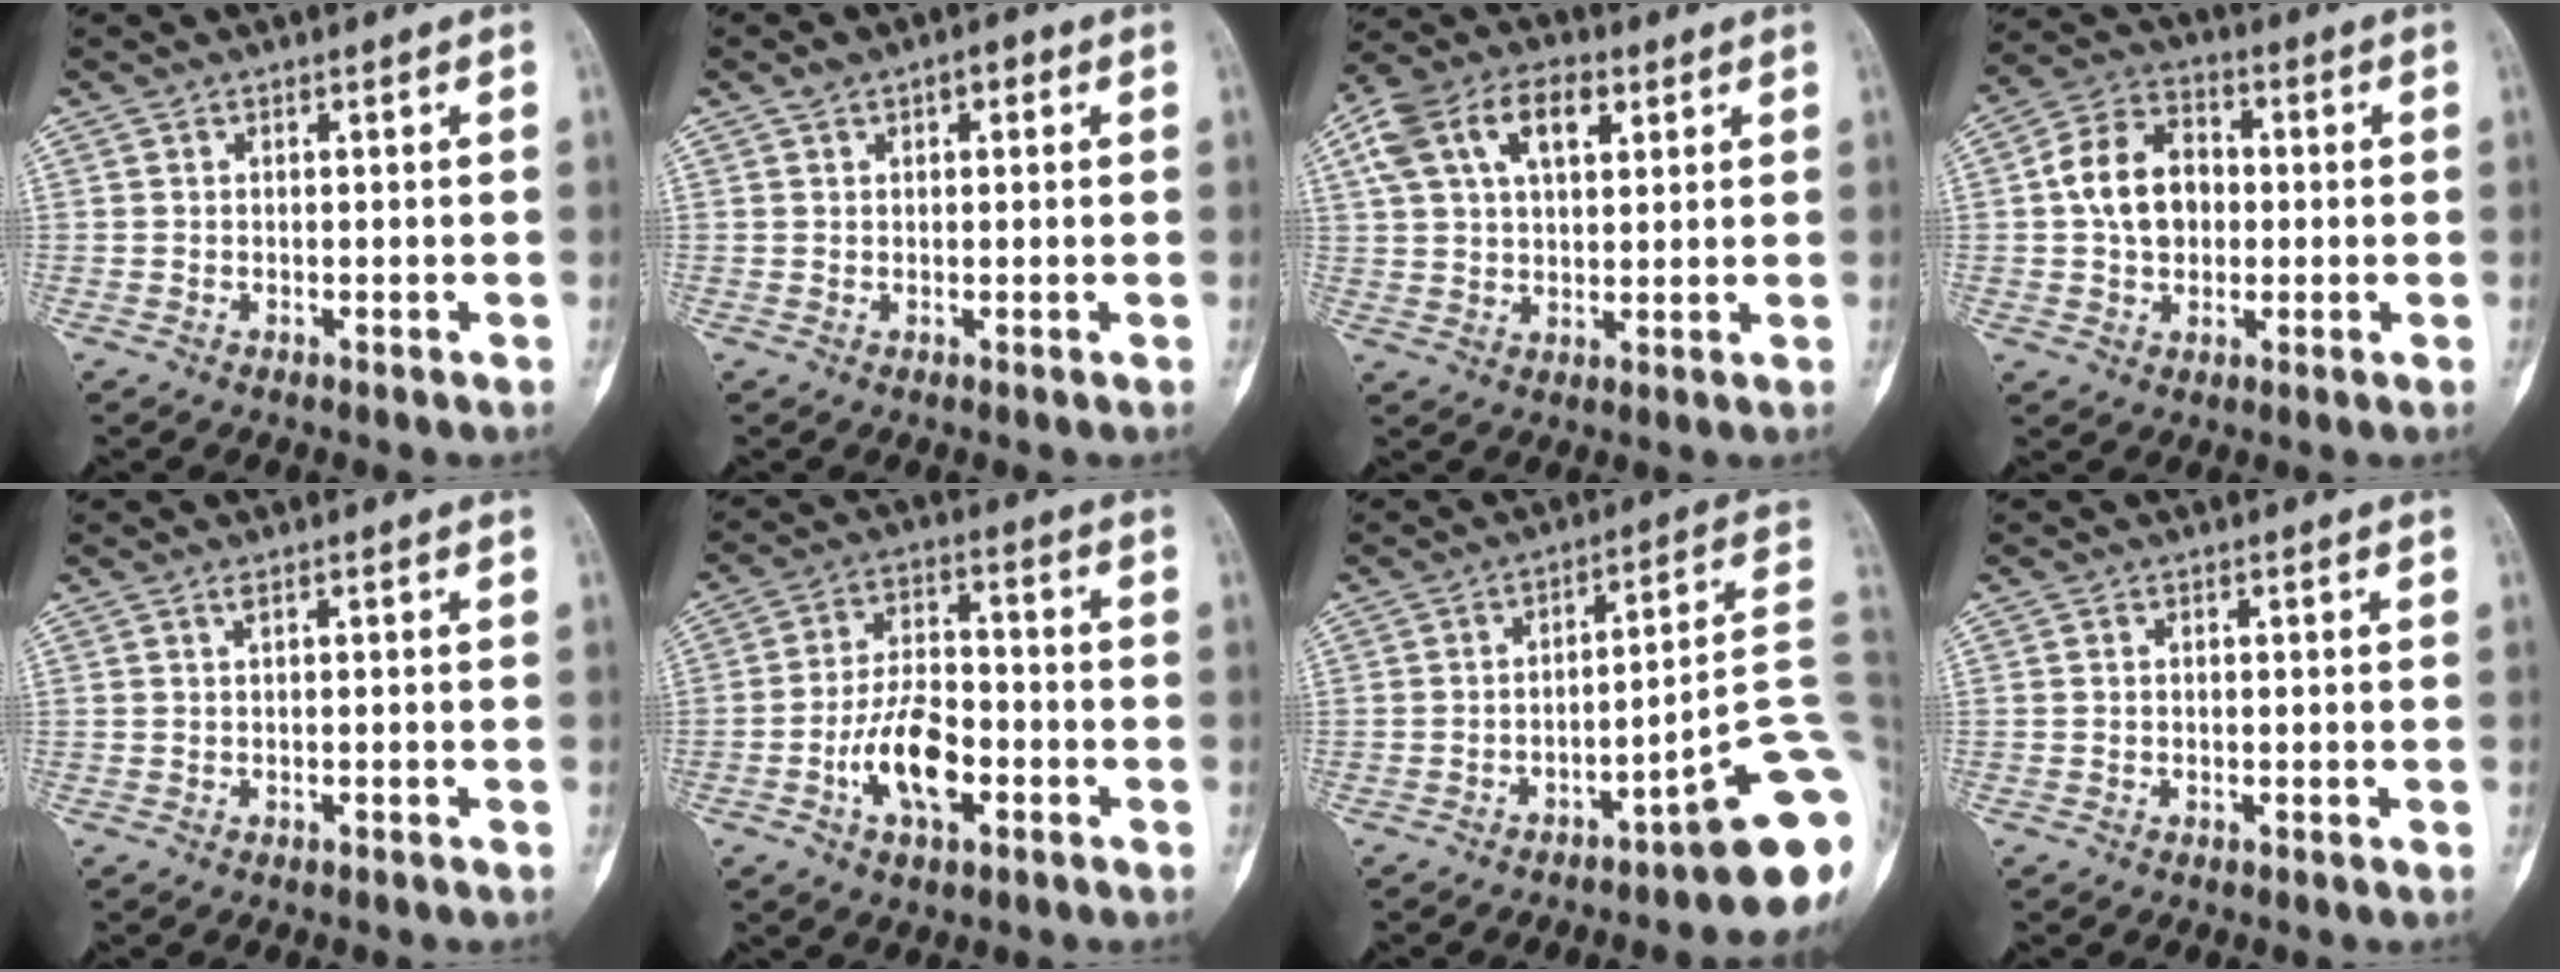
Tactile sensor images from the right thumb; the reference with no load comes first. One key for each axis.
{"total": 3.7, "fx": 1.6, "fy": 2.1, "fz": 2.6, "tx": -0.033, "ty": 0.012, "tz": 0.022}
{"total": 13.8, "fx": 5.3, "fy": 8.2, "fz": 9.7, "tx": -0.173, "ty": 0.013, "tz": 0.095}
{"total": 11.3, "fx": 0.5, "fy": 8.4, "fz": 7.5, "tx": -0.109, "ty": 0.023, "tz": 0.000}
{"total": 0.6, "fx": 0.0, "fy": 0.1, "fz": 0.6, "tx": -0.017, "ty": 0.002, "tz": 0.001}
{"total": 11.1, "fx": -3.8, "fy": 5.7, "fz": 8.7, "tx": -0.148, "ty": 0.028, "tz": -0.069}
{"total": 16.4, "fx": -6.6, "fy": 2.7, "fz": 14.8, "tx": -0.125, "ty": 0.073, "tz": -0.081}
{"total": 0.0}